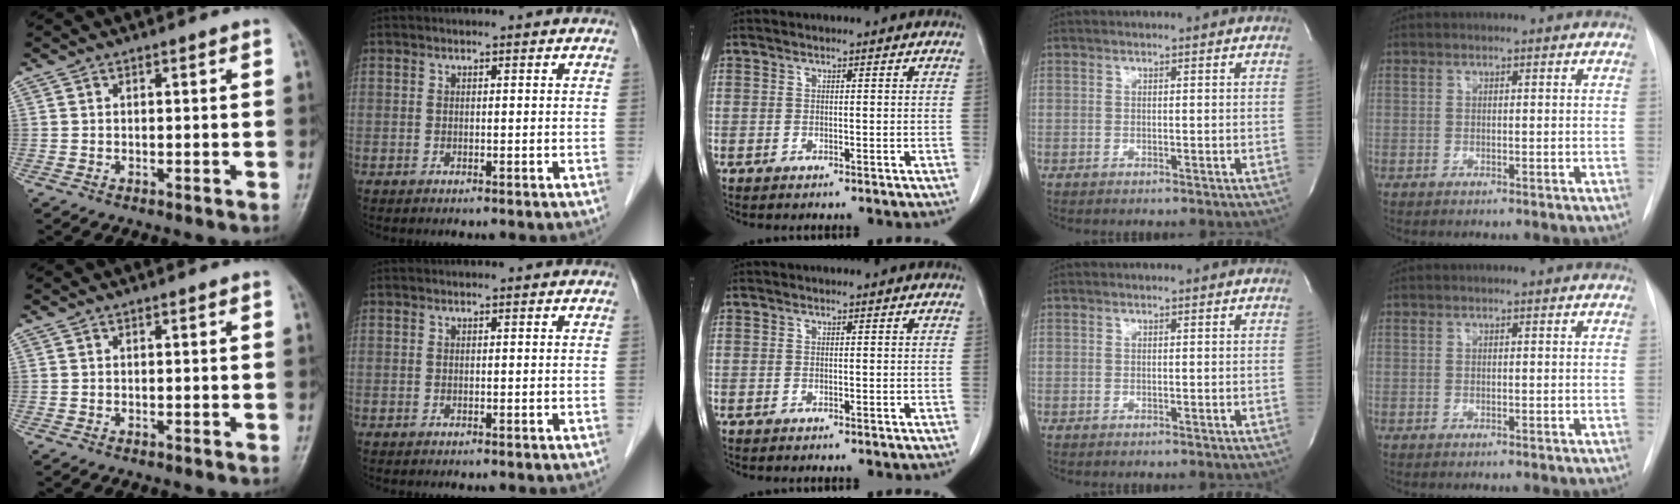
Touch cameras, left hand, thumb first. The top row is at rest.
{}